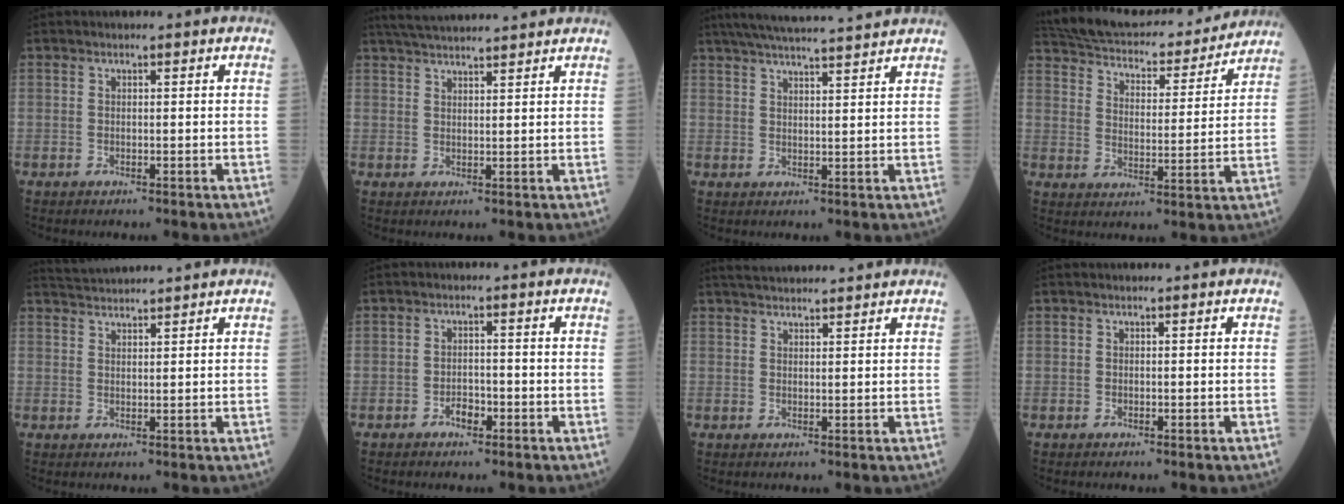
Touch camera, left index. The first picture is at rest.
{"total": 10.3, "force": [9.6, 0.0, 3.8], "torque": [-0.070, 0.034, 0.144]}
{"total": 13.7, "force": [12.4, -0.1, 5.8], "torque": [-0.103, 0.026, 0.178]}
{"total": 21.9, "force": [20.0, 4.9, 7.6], "torque": [-0.132, 0.009, 0.280]}
{"total": 5.0, "force": [4.8, -0.9, 0.8], "torque": [-0.016, 0.029, 0.083]}
{"total": 2.2, "force": [-1.4, 1.1, 1.2], "torque": [-0.022, 0.004, -0.023]}
{"total": 8.0, "force": [7.5, 0.5, 2.7], "torque": [-0.044, 0.037, 0.109]}
{"total": 0.0}